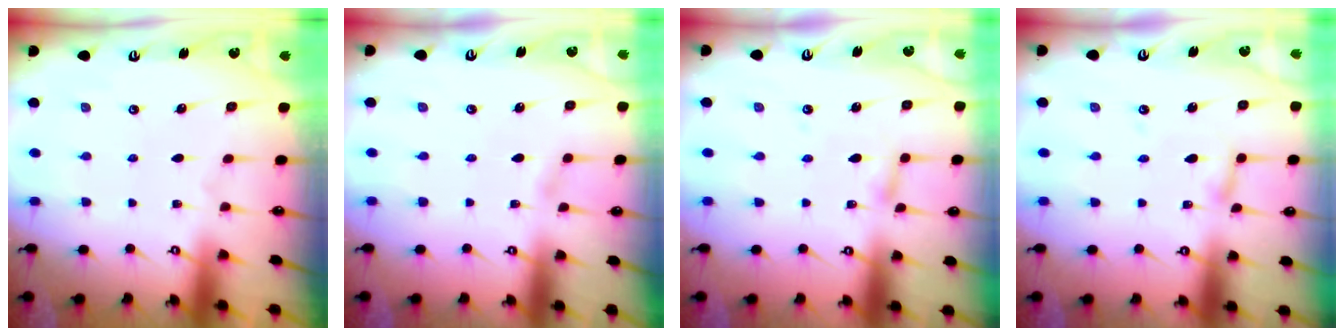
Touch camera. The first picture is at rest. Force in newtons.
{"total": 1.3, "press": 1.3, "slide": 0.2}
{"total": 2.5, "press": 2.5, "slide": 0.2}
{"total": 2.7, "press": 2.7, "slide": 0.1}